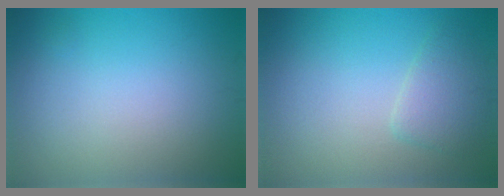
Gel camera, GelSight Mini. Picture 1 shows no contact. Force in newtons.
{"total": 2.5, "press": 2.5, "slide": 0.2}